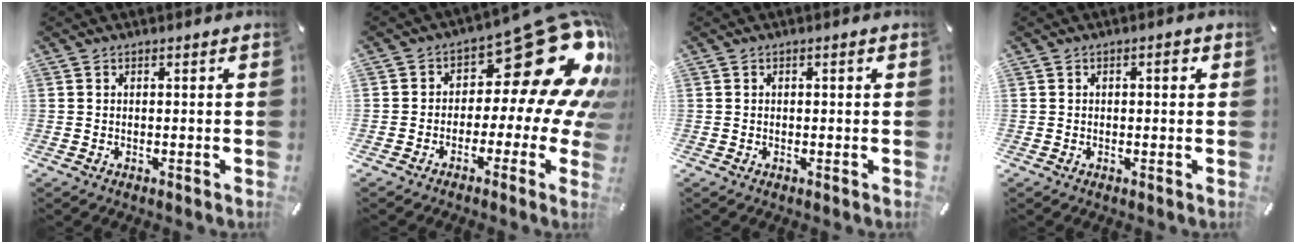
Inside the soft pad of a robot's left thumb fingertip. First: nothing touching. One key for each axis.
{"total": 24.1, "fx": 9.5, "fy": 11.2, "fz": 19.0, "tx": -0.256, "ty": -0.073, "tz": 0.165}
{"total": 0.7, "fx": 0.1, "fy": 0.3, "fz": 0.6, "tx": -0.012, "ty": 0.003, "tz": 0.001}
{"total": 1.8, "fx": 0.3, "fy": 0.8, "fz": 1.6, "tx": -0.025, "ty": 0.004, "tz": 0.001}